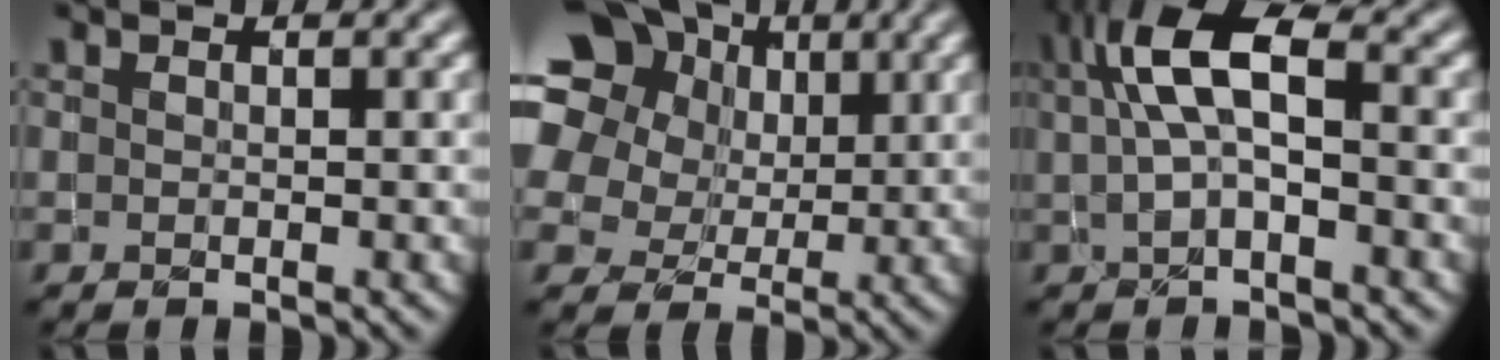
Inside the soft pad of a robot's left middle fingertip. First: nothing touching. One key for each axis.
{"total": 18.1, "fx": 8.0, "fy": 13.8, "fz": 8.5, "tx": -0.218, "ty": 0.046, "tz": 0.146}
{"total": 5.6, "fx": 0.8, "fy": 2.3, "fz": 5.1, "tx": -0.102, "ty": 0.010, "tz": 0.010}